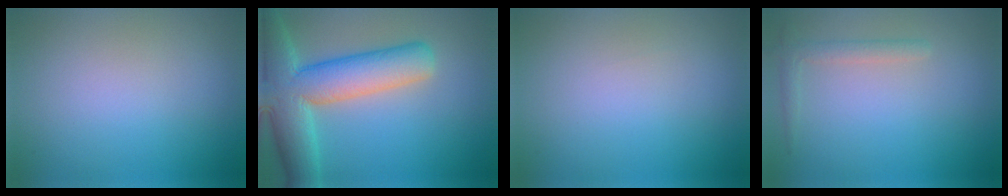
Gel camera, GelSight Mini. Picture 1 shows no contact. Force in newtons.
{"total": 10.0, "press": 9.9, "slide": 0.8}
{"total": 0.0}
{"total": 1.5, "press": 1.5, "slide": 0.1}